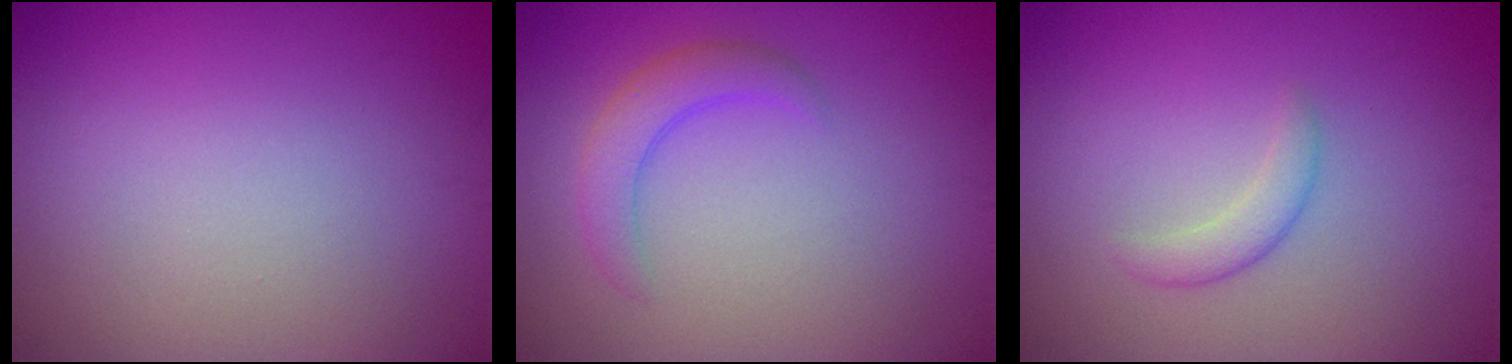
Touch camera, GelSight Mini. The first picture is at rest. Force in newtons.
{"total": 2.7, "press": 2.7, "slide": 0.1}
{"total": 1.5, "press": 1.5, "slide": 0.0}